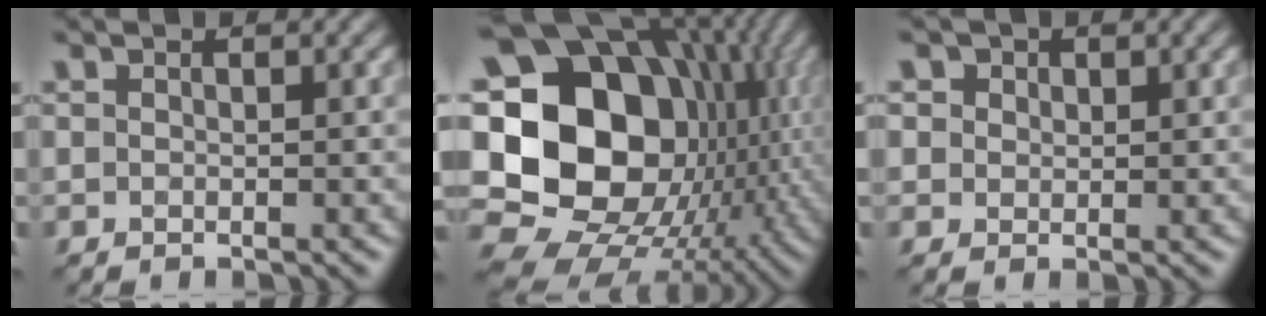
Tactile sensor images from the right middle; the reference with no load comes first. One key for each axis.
{"total": 21.0, "fx": 0.5, "fy": 16.6, "fz": 12.8, "tx": -0.257, "ty": 0.007, "tz": -0.001}
{"total": 3.9, "fx": 2.1, "fy": 3.0, "fz": 1.5, "tx": -0.030, "ty": 0.012, "tz": 0.020}